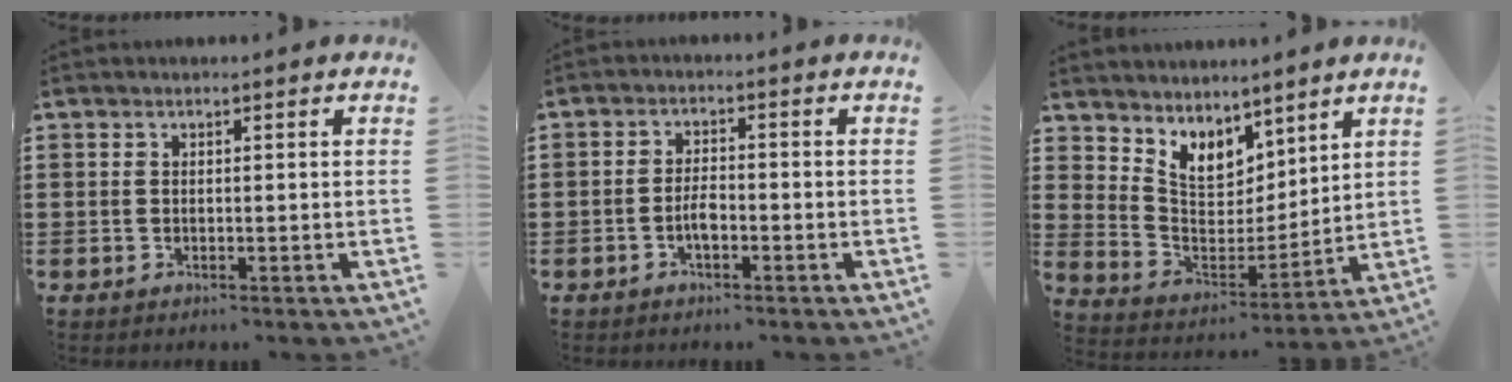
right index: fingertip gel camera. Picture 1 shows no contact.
{"total": 2.9, "force": [-1.0, 1.1, 2.5], "torque": [-0.054, 0.000, -0.019]}
{"total": 6.4, "force": [5.3, 3.6, 0.8], "torque": [-0.056, -0.041, 0.100]}